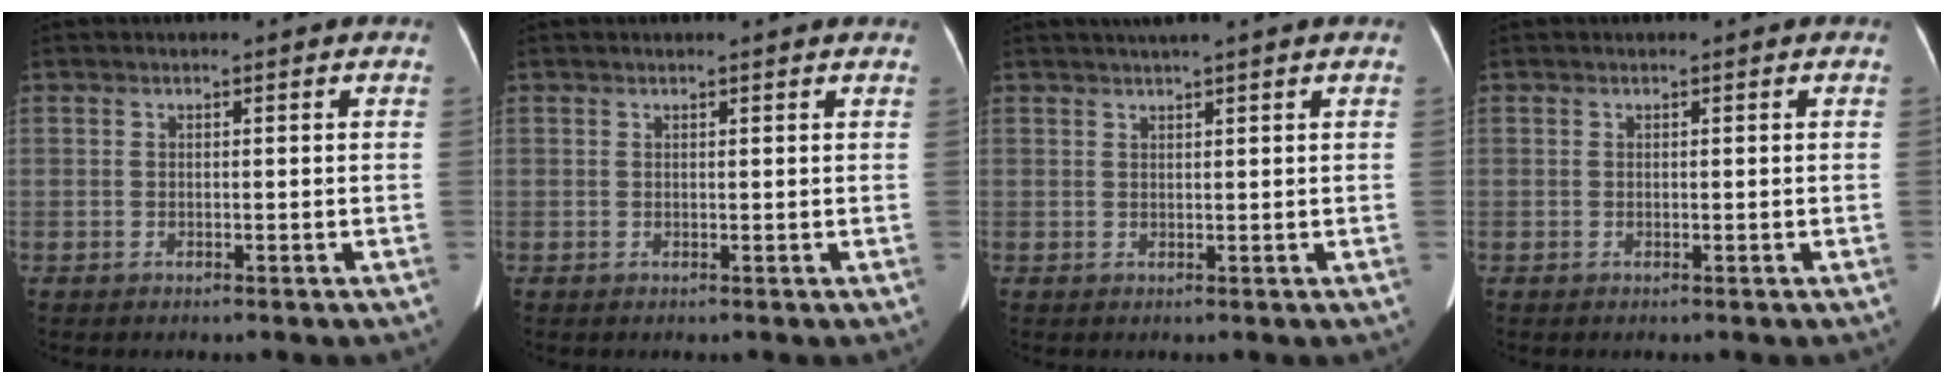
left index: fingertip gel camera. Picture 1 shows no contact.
{"total": 1.4, "force": [1.3, -0.2, 0.4], "torque": [-0.017, 0.004, 0.011]}
{"total": 3.4, "force": [2.7, -0.8, 1.9], "torque": [-0.022, 0.021, 0.046]}
{"total": 0.0}